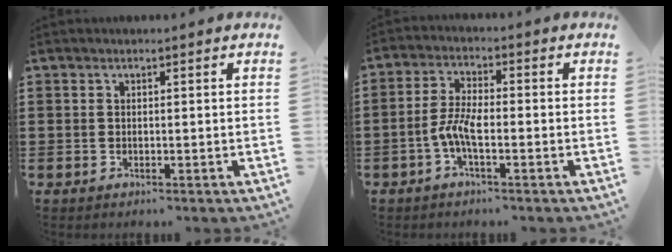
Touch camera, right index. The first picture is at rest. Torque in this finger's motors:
{"motor_torque": [2.14, 0.00, 0.18, 0.06]}